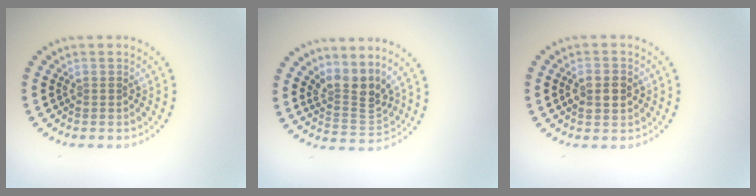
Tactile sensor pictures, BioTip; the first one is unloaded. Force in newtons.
{"total": 3.4, "press": 2.3, "slide": 2.4}
{"total": 2.4, "press": 2.4, "slide": 0.3}